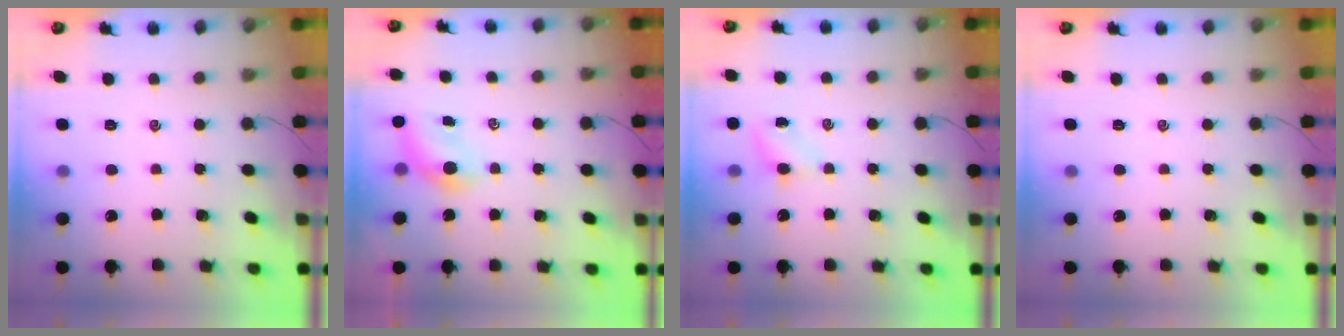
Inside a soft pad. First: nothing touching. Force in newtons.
{"total": 4.6, "press": 4.5, "slide": 0.9}
{"total": 4.0, "press": 3.8, "slide": 1.3}
{"total": 0.0}